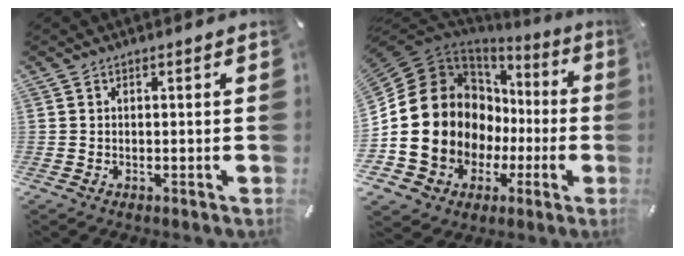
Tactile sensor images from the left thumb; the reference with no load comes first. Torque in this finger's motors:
{"motor_torque": [0.15, 3.48, 2.59, 0.18, 0.40]}